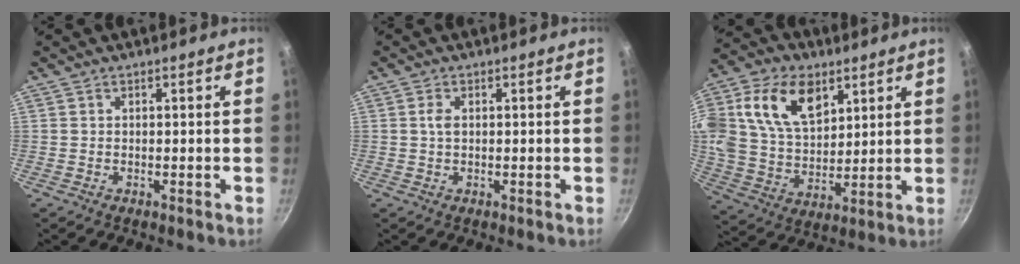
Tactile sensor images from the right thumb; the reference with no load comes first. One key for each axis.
{"total": 1.8, "fx": 0.3, "fy": 1.1, "fz": 1.4, "tx": -0.026, "ty": 0.002, "tz": 0.006}
{"total": 19.4, "fx": 8.0, "fy": 12.6, "fz": 12.4, "tx": -0.219, "ty": -0.012, "tz": 0.148}